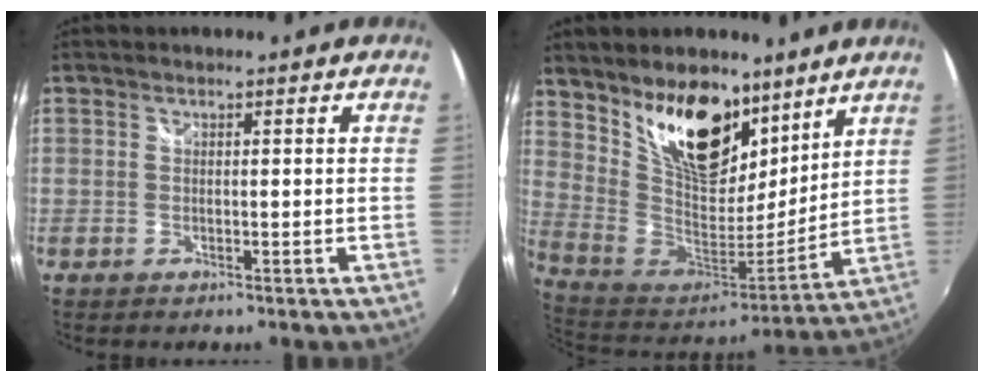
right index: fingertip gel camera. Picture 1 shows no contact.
{"total": 20.6, "force": [12.2, 10.7, 12.8], "torque": [-0.241, 0.009, 0.232]}